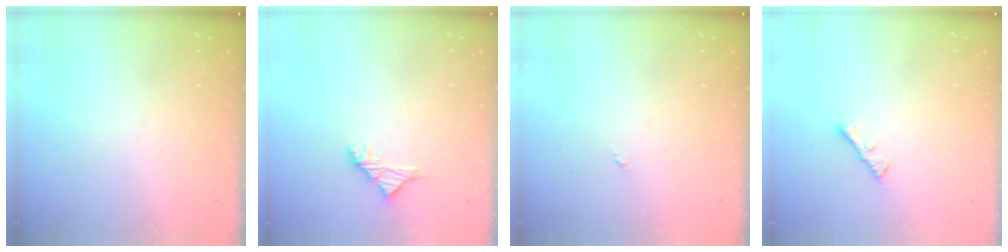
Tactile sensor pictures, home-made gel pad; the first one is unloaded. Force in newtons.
{"total": 3.5, "press": 3.4, "slide": 0.9}
{"total": 0.0}
{"total": 2.3, "press": 2.2, "slide": 0.4}